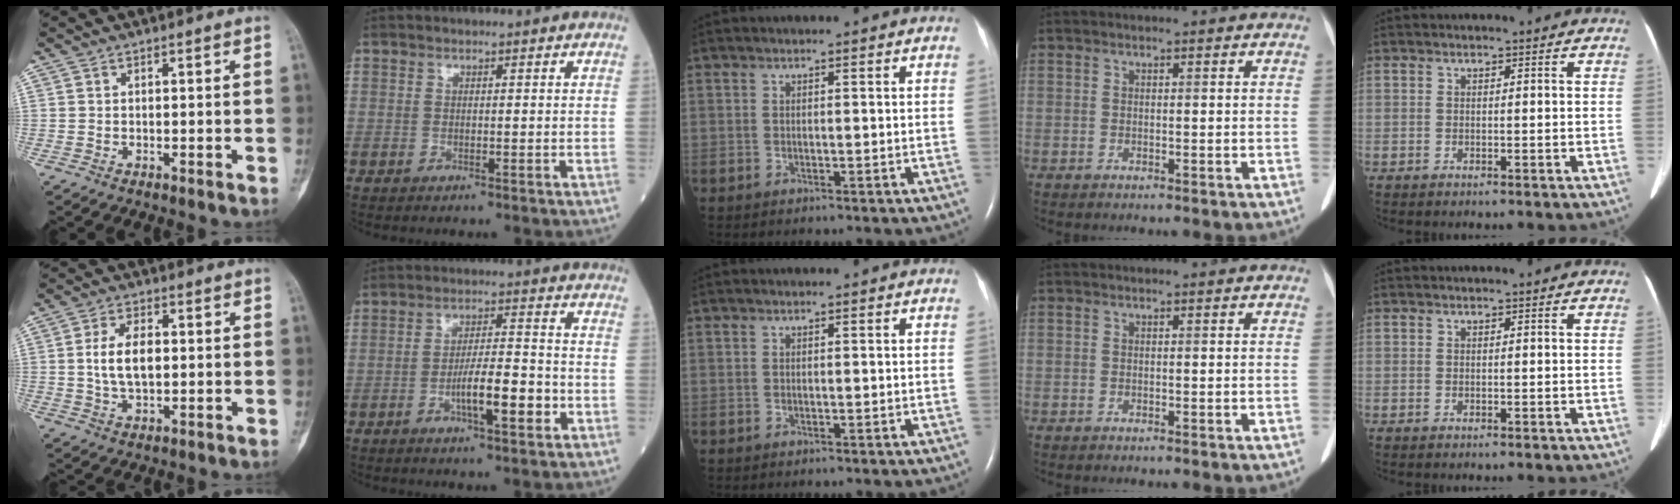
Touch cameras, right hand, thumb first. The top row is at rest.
{"thumb": {"total": 7.4, "force": [0.5, 4.0, 6.2], "torque": [-0.116, 0.004, 0.009]}, "index": {"total": 7.4, "force": [-2.6, 1.3, 6.8], "torque": [-0.117, 0.003, -0.043]}}